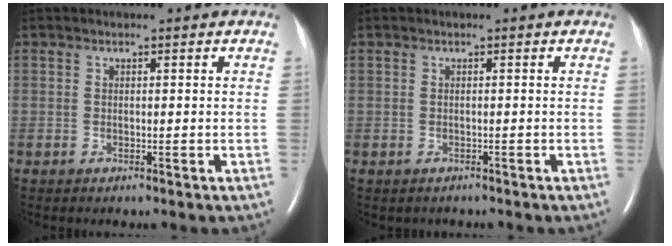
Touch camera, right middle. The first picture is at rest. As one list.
[{"total": 0.6, "force": [-0.5, 0.4, 0.1], "torque": [-0.008, 0.000, -0.006]}]